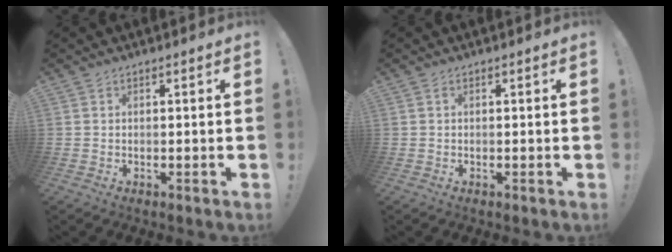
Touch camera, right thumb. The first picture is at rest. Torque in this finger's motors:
{"motor_torque": [-0.01, 0.14, 0.04, -0.12, 0.00]}